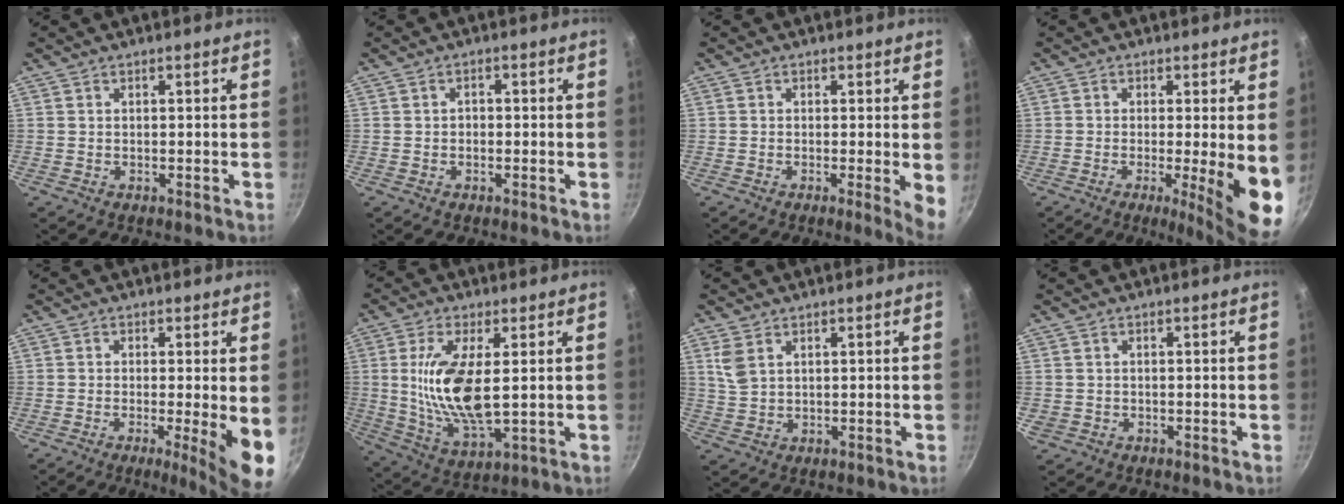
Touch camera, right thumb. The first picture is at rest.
{"total": 1.2, "force": [-0.4, 1.0, 0.7], "torque": [-0.010, 0.006, -0.008]}
{"total": 4.5, "force": [-0.3, 0.7, 4.4], "torque": [-0.055, -0.012, -0.007]}
{"total": 10.0, "force": [-1.3, 1.5, 9.8], "torque": [-0.127, -0.019, -0.017]}
{"total": 8.2, "force": [-1.1, 1.2, 8.0], "torque": [-0.104, -0.017, -0.014]}
{"total": 14.2, "force": [1.7, 5.7, 12.9], "torque": [-0.253, -0.016, 0.039]}
{"total": 4.2, "force": [2.0, 2.6, 2.7], "torque": [-0.056, -0.004, 0.046]}
{"total": 1.2, "force": [-0.2, 1.1, 0.3], "torque": [-0.010, 0.001, 0.002]}